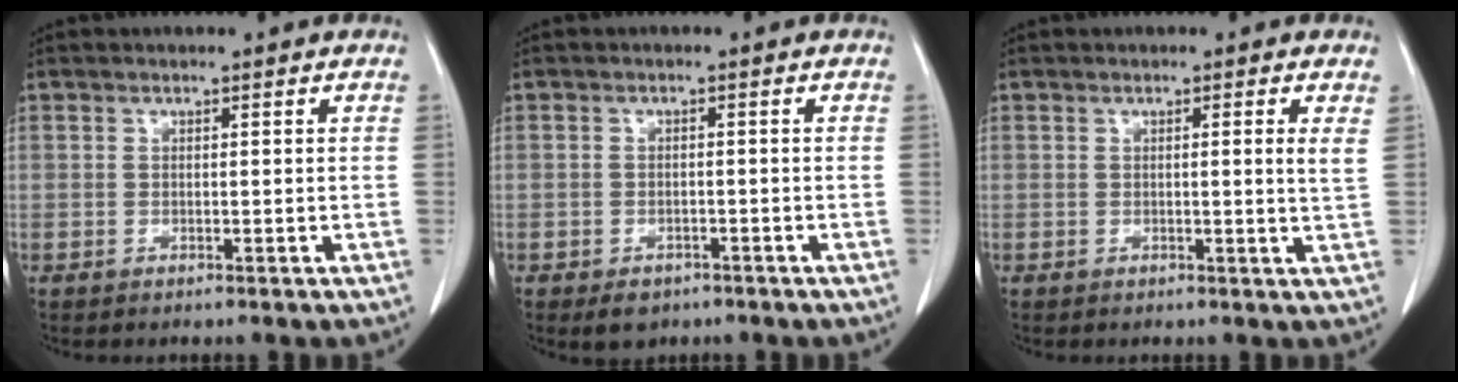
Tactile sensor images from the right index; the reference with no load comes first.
{"total": 3.2, "force": [-2.2, 2.0, 1.2], "torque": [-0.015, 0.000, -0.024]}
{"total": 2.3, "force": [0.7, -0.5, 2.1], "torque": [-0.031, -0.003, 0.008]}